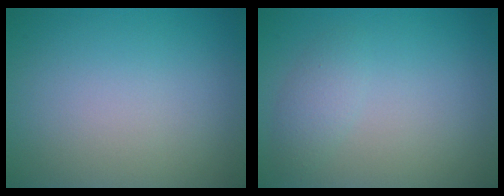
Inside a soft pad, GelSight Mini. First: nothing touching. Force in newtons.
{"total": 1.6, "press": 1.6, "slide": 0.1}